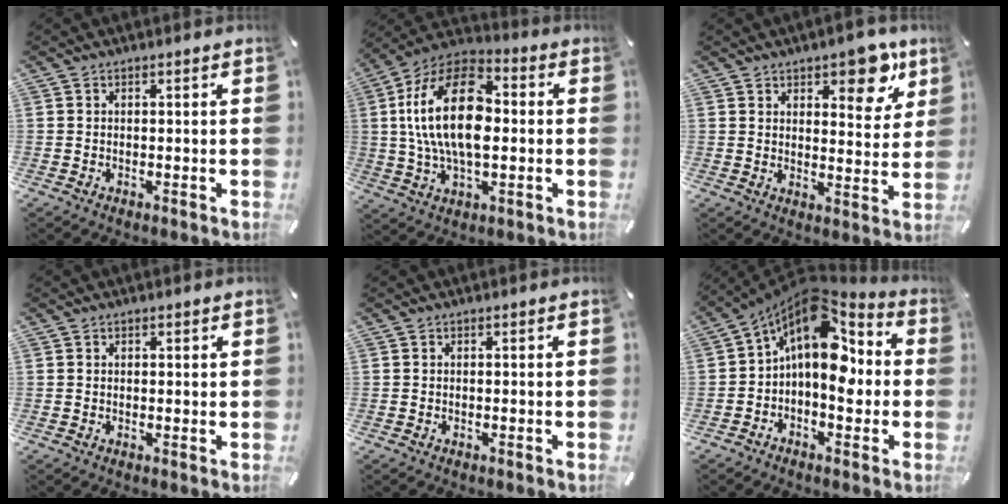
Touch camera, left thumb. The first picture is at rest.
{"total": 19.8, "force": [0.9, 11.7, 15.9], "torque": [-0.320, 0.005, 0.009]}
{"total": 10.4, "force": [6.9, 5.1, 5.8], "torque": [-0.046, -0.046, 0.112]}
{"total": 0.8, "force": [0.5, 0.6, 0.2], "torque": [-0.003, 0.002, 0.009]}
{"total": 0.0}
{"total": 14.5, "force": [1.8, 9.1, 11.0], "torque": [-0.181, -0.034, 0.024]}